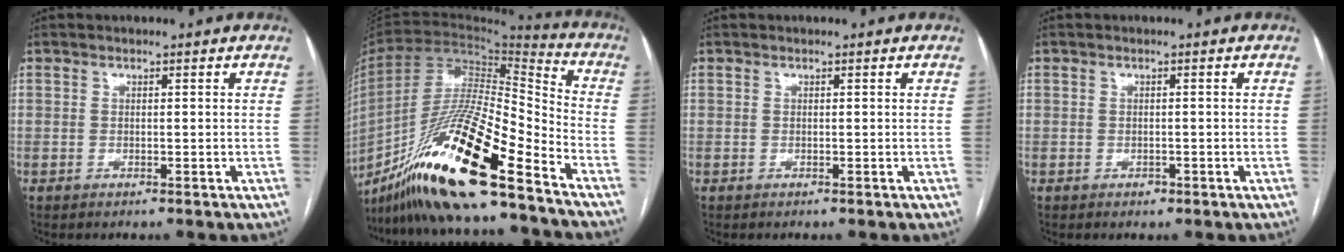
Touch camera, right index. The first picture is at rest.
{"total": 23.0, "force": [-15.4, 1.7, 17.0], "torque": [-0.320, -0.033, -0.283]}
{"total": 0.0}
{"total": 0.9, "force": [-0.5, 0.7, 0.3], "torque": [-0.004, 0.002, -0.005]}